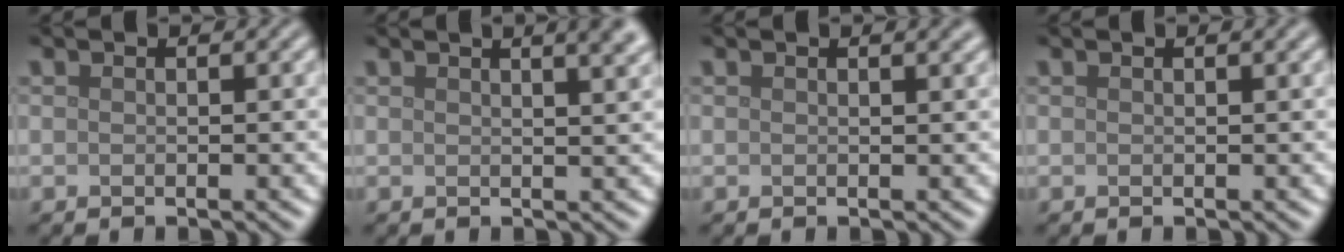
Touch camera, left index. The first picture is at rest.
{"total": 5.6, "force": [3.0, 2.5, 4.0], "torque": [-0.012, 0.042, 0.003]}
{"total": 1.2, "force": [0.7, 0.4, 0.8], "torque": [-0.005, 0.004, 0.010]}
{"total": 0.9, "force": [0.5, 0.2, 0.7], "torque": [-0.006, 0.006, 0.007]}